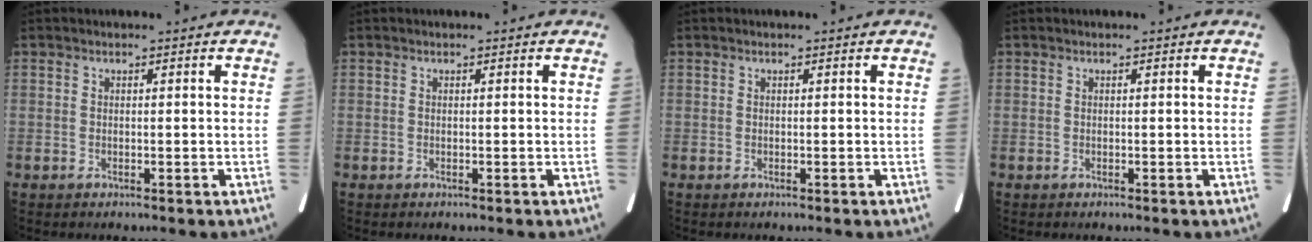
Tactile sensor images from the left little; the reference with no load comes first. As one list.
[{"total": 0.0}, {"total": 0.0}, {"total": 0.0}]